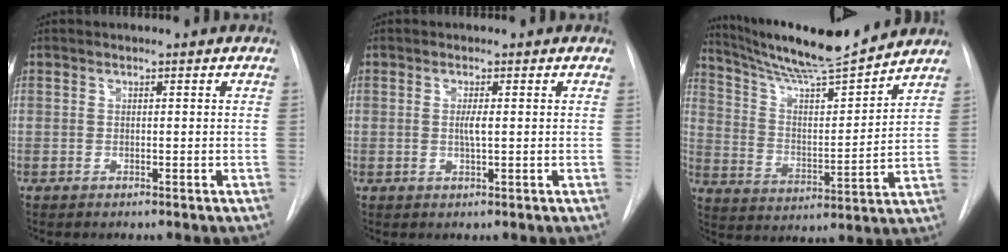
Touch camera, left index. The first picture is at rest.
{"total": 1.7, "force": [0.1, 0.1, 1.7], "torque": [-0.034, -0.001, 0.001]}
{"total": 16.4, "force": [15.1, 0.3, 6.3], "torque": [-0.110, -0.003, 0.250]}